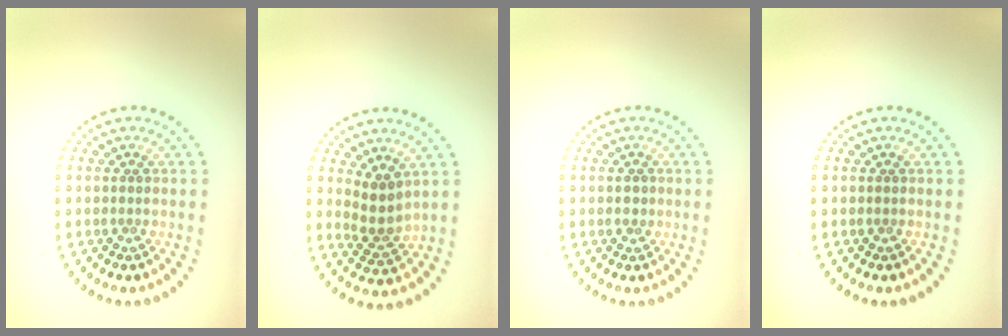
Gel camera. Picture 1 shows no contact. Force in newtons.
{"total": 2.5, "press": 2.0, "slide": 1.6}
{"total": 0.8, "press": 0.8, "slide": 0.1}
{"total": 0.0}